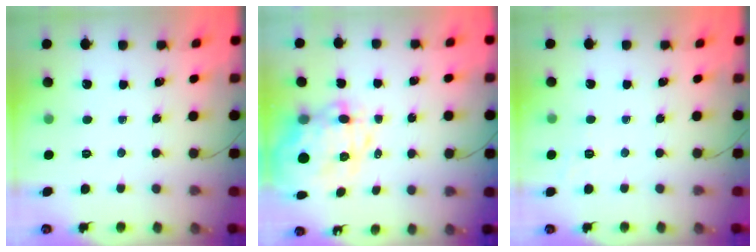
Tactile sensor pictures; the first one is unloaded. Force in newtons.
{"total": 10.9, "press": 10.5, "slide": 2.8}
{"total": 1.9, "press": 0.9, "slide": 1.6}